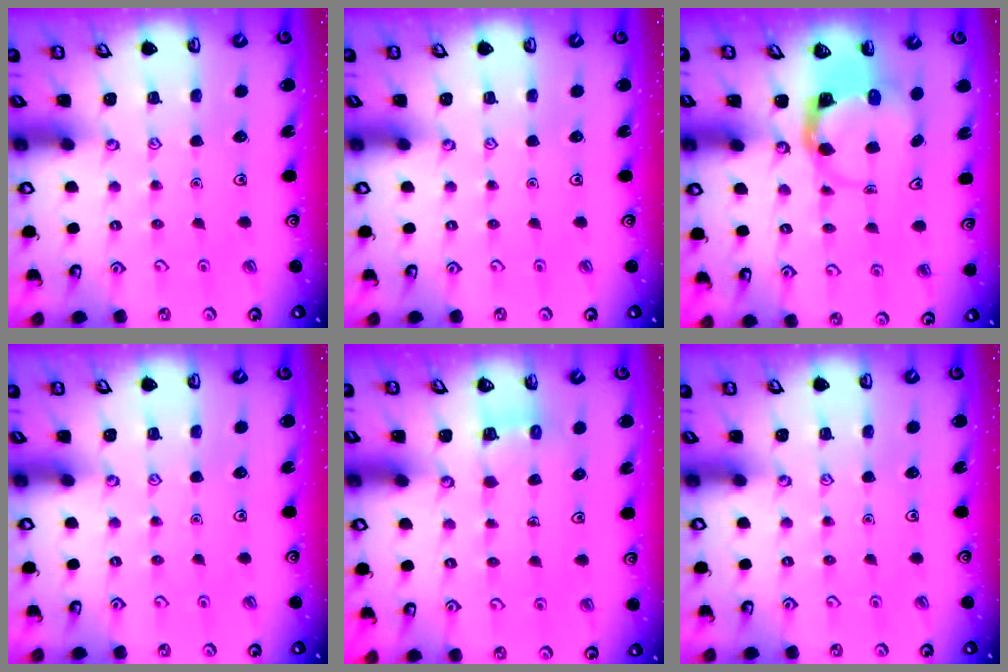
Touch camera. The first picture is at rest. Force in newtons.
{"total": 0.0}
{"total": 3.7, "press": 3.6, "slide": 0.6}
{"total": 0.0}
{"total": 3.4, "press": 3.4, "slide": 0.2}
{"total": 0.0}